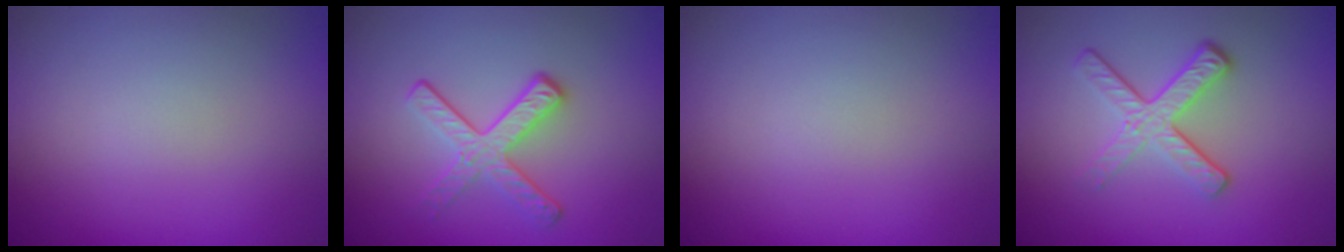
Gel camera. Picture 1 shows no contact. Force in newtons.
{"total": 3.2, "press": 2.6, "slide": 1.8}
{"total": 0.0}
{"total": 4.1, "press": 2.7, "slide": 3.1}